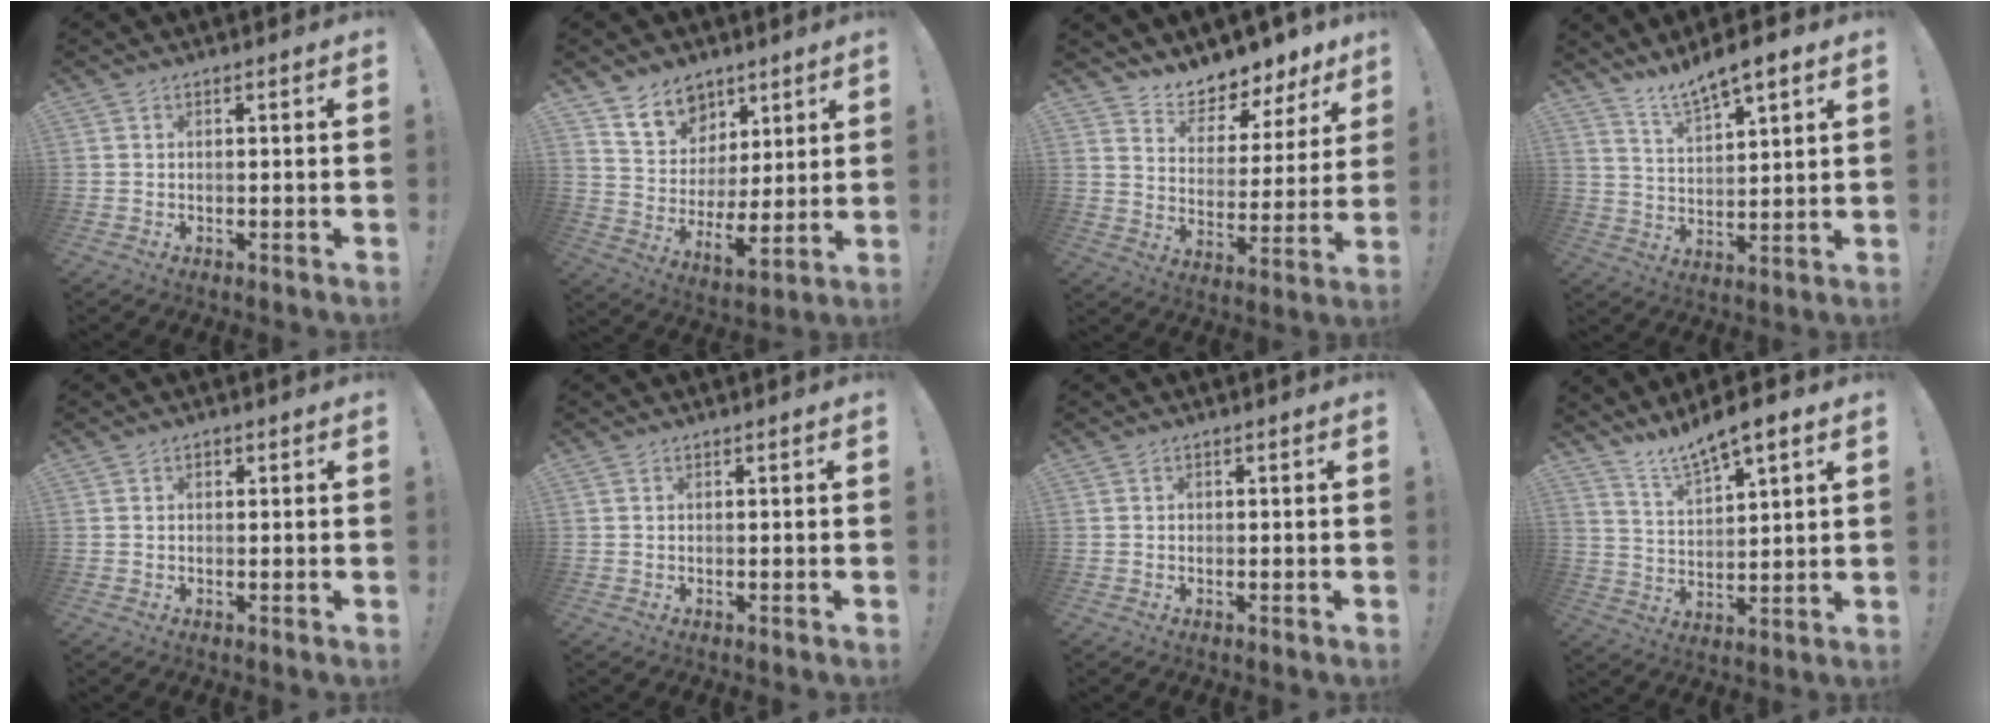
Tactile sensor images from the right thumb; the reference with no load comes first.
{"total": 11.7, "force": [7.2, 8.2, 4.0], "torque": [-0.061, -0.057, 0.145]}
{"total": 8.0, "force": [7.3, 2.7, 1.6], "torque": [-0.022, -0.081, 0.129]}
{"total": 8.5, "force": [7.3, 1.8, 4.0], "torque": [-0.067, -0.049, 0.130]}
{"total": 0.9, "force": [0.2, 0.8, 0.4], "torque": [0.001, 0.001, 0.001]}
{"total": 0.0}
{"total": 0.5, "force": [-0.2, 0.5, 0.0], "torque": [-0.003, 0.003, -0.002]}
{"total": 8.8, "force": [7.6, 1.5, 4.0], "torque": [-0.069, -0.056, 0.136]}